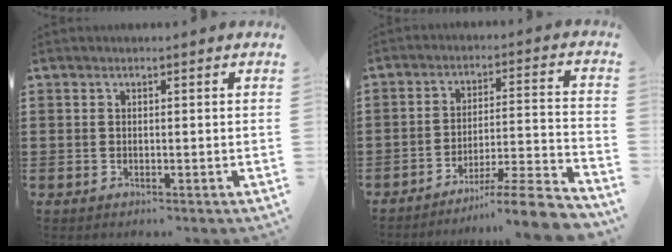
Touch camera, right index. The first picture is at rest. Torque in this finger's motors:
{"motor_torque": [2.14, 0.00, 0.27, 0.08]}